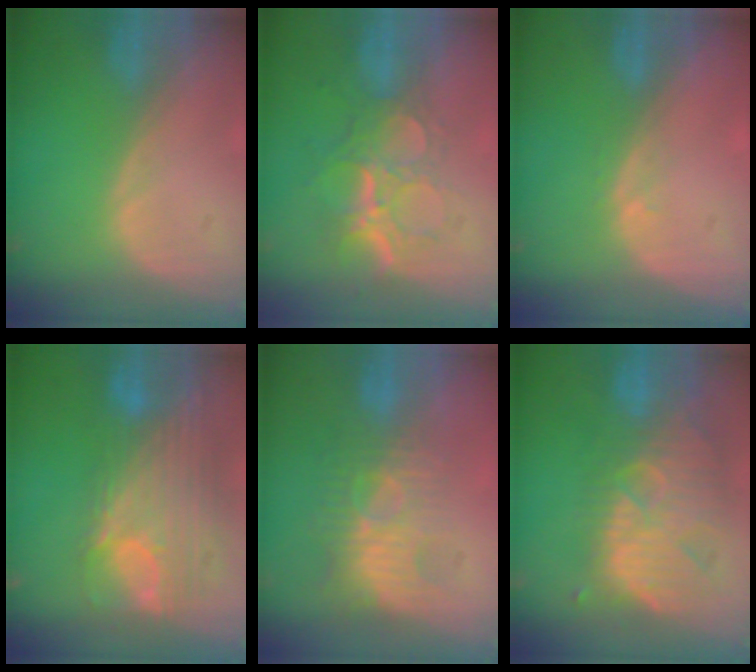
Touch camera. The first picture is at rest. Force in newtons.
{"total": 9.1, "press": 7.7, "slide": 4.8}
{"total": 1.0, "press": 0.7, "slide": 0.7}
{"total": 12.1, "press": 10.3, "slide": 6.4}
{"total": 9.8, "press": 8.5, "slide": 4.9}
{"total": 12.4, "press": 11.1, "slide": 5.5}